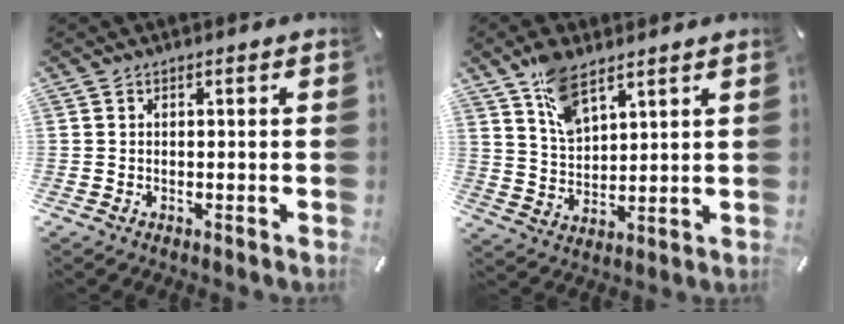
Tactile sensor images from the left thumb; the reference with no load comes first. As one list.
[{"total": 9.0, "force": [6.5, 3.9, 4.9], "torque": [-0.105, -0.022, 0.122]}]